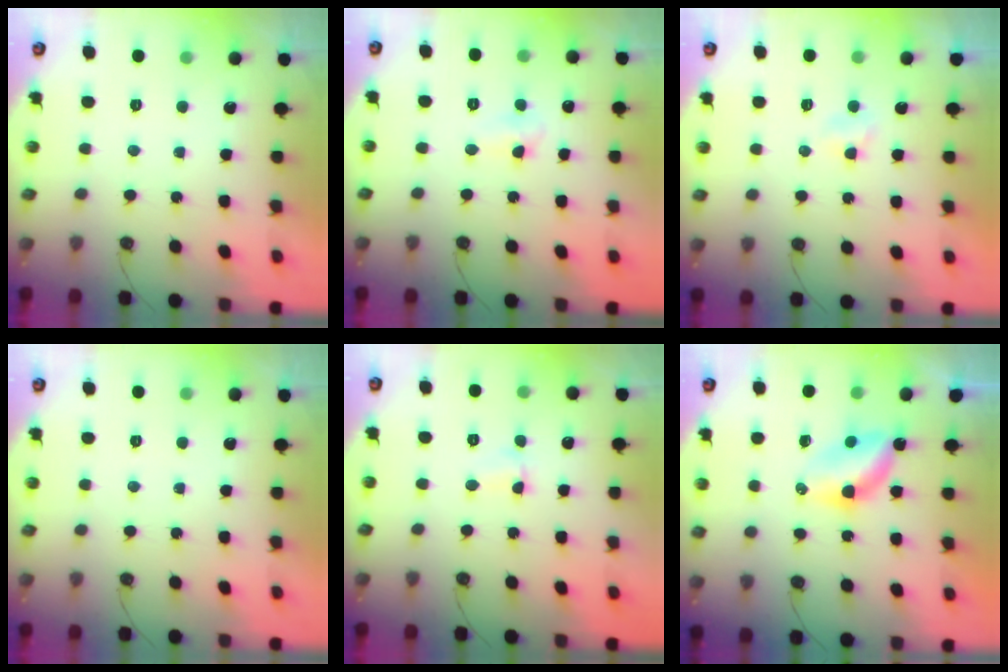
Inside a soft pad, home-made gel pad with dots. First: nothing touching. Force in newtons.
{"total": 3.5, "press": 3.4, "slide": 0.7}
{"total": 2.2, "press": 2.2, "slide": 0.3}
{"total": 0.0}
{"total": 2.3, "press": 1.9, "slide": 1.4}
{"total": 6.3, "press": 6.2, "slide": 0.6}